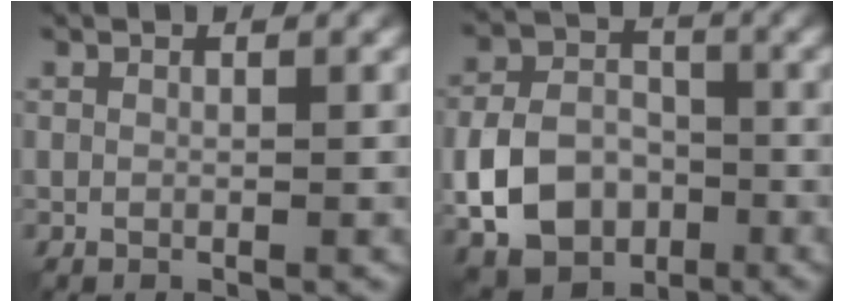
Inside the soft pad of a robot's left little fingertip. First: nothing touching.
{"total": 7.4, "force": [-2.4, 5.6, 4.2], "torque": [-0.076, -0.001, -0.052]}